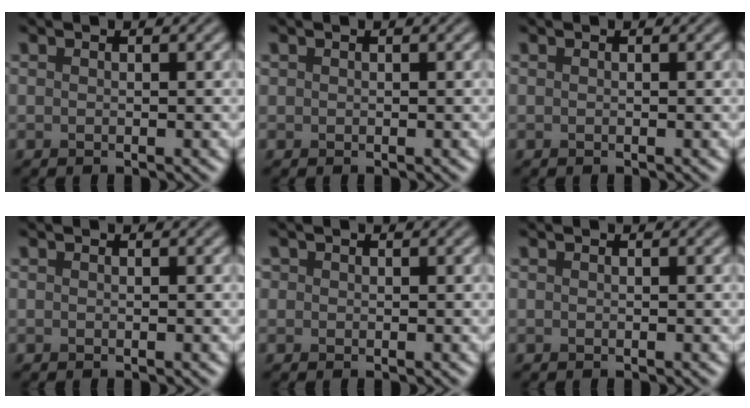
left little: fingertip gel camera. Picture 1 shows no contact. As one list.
[{"total": 0.0}, {"total": 0.0}, {"total": 0.0}, {"total": 0.5, "force": [0.2, 0.5, 0.0], "torque": [0.005, 0.000, 0.000]}, {"total": 0.0}]